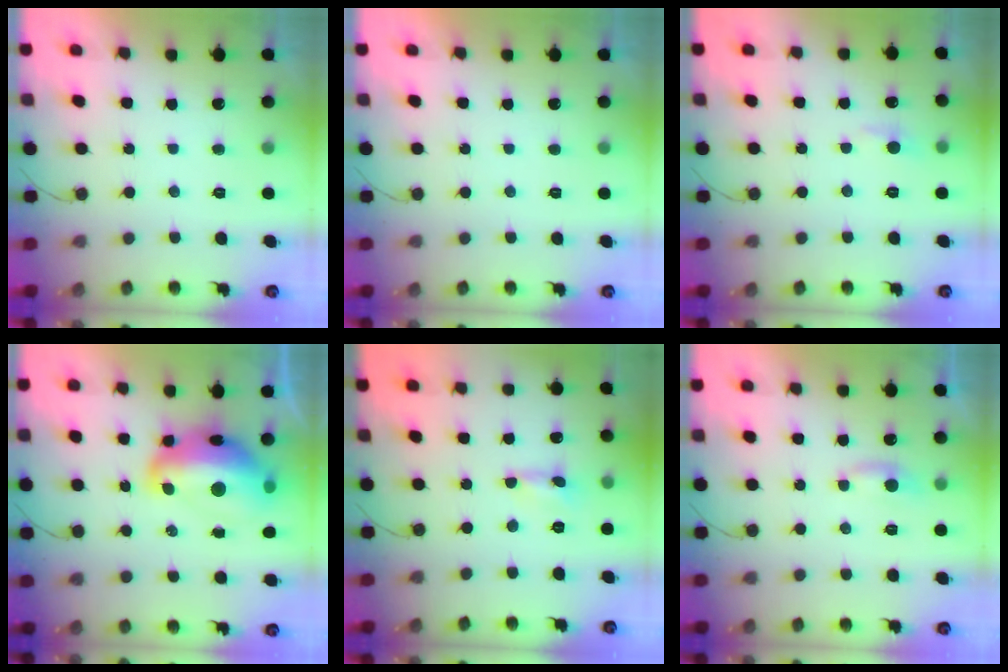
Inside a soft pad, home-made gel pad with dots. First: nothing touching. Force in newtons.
{"total": 0.0}
{"total": 6.3, "press": 6.3, "slide": 0.9}
{"total": 18.6, "press": 18.6, "slide": 1.6}
{"total": 0.0}
{"total": 4.5, "press": 4.4, "slide": 0.5}